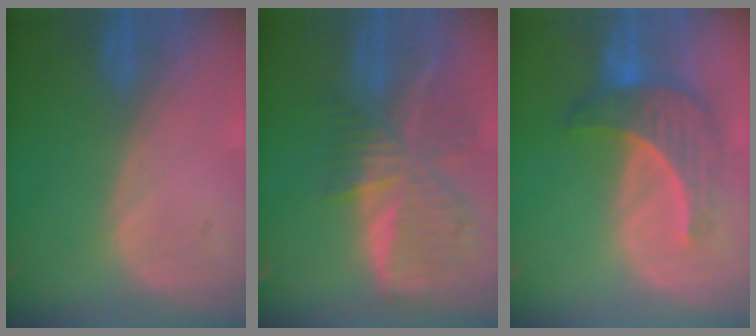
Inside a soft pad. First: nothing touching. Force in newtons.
{"total": 9.4, "press": 8.3, "slide": 4.6}
{"total": 7.1, "press": 6.8, "slide": 2.2}